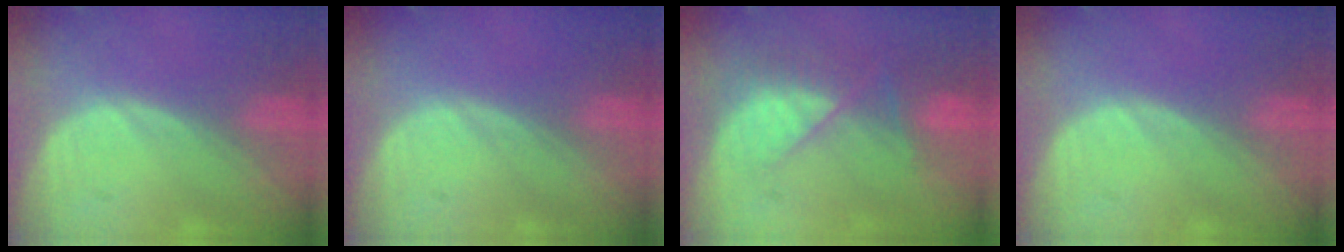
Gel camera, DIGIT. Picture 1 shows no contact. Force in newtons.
{"total": 0.0}
{"total": 7.6, "press": 6.7, "slide": 3.6}
{"total": 0.0}